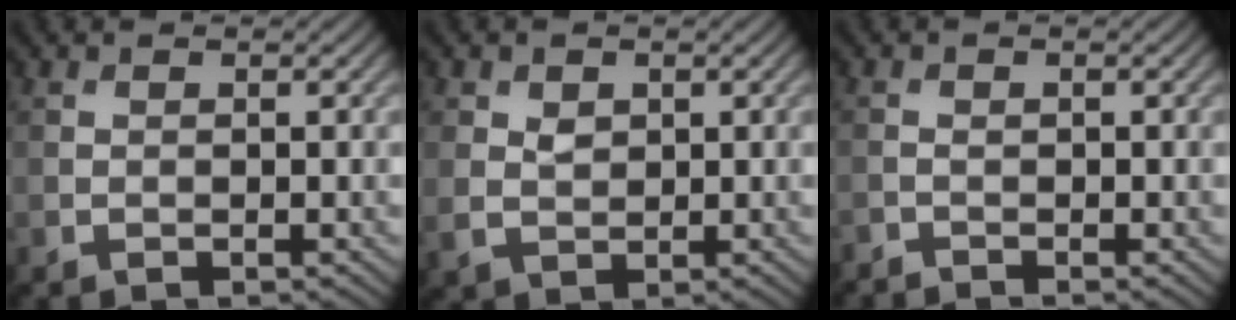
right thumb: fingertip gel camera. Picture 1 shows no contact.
{"total": 2.3, "force": [0.6, 1.9, 1.3], "torque": [-0.029, -0.005, 0.014]}
{"total": 1.3, "force": [-1.2, 0.3, 0.2], "torque": [-0.009, -0.004, -0.029]}